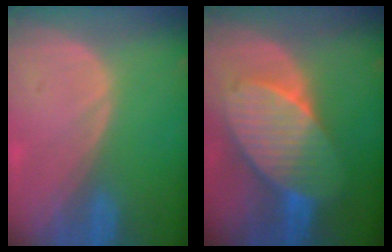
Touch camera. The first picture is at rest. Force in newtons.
{"total": 9.6, "press": 9.6, "slide": 0.4}